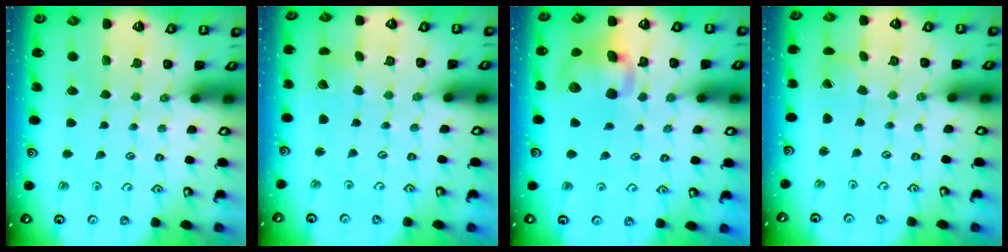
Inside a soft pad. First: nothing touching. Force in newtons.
{"total": 2.6, "press": 2.6, "slide": 0.3}
{"total": 11.5, "press": 11.4, "slide": 2.0}
{"total": 0.0}